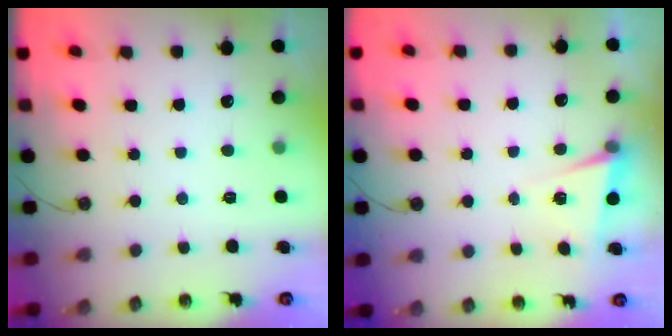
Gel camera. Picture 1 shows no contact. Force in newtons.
{"total": 2.5, "press": 1.8, "slide": 1.8}